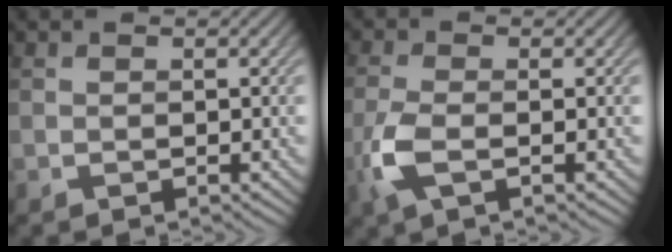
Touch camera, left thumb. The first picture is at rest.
{"total": 4.4, "force": [-1.6, 1.7, 3.7], "torque": [-0.101, -0.004, -0.042]}